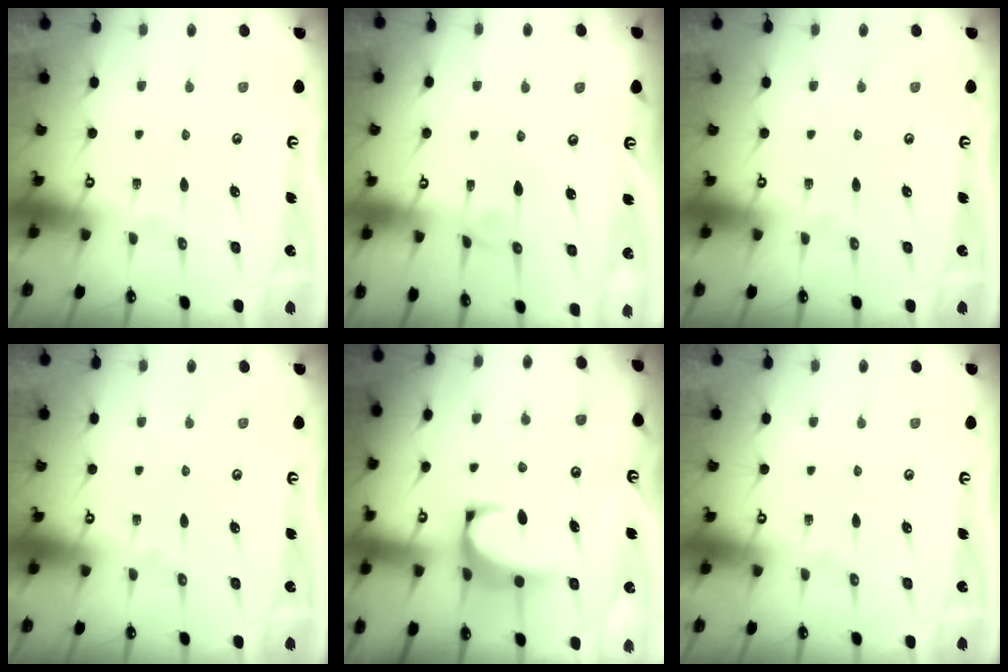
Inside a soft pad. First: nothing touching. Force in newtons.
{"total": 1.6, "press": 1.6, "slide": 0.1}
{"total": 0.0}
{"total": 0.0}
{"total": 2.1, "press": 1.8, "slide": 0.9}
{"total": 0.0}